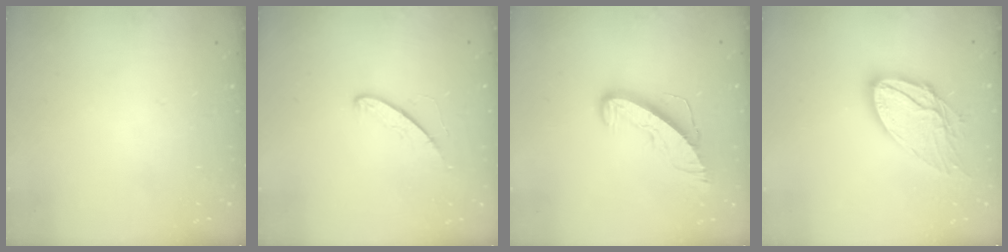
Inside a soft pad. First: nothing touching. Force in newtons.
{"total": 5.2, "press": 5.2, "slide": 0.5}
{"total": 9.4, "press": 9.4, "slide": 0.4}
{"total": 14.2, "press": 14.1, "slide": 1.1}